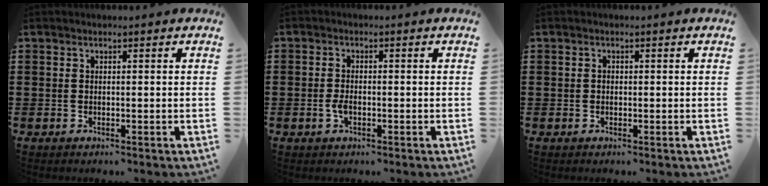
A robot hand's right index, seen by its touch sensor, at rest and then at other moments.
{"total": 1.9, "force": [-0.6, 1.0, 1.5], "torque": [-0.036, -0.001, -0.014]}
{"total": 0.6, "force": [-0.1, 0.4, 0.3], "torque": [-0.009, 0.001, -0.002]}